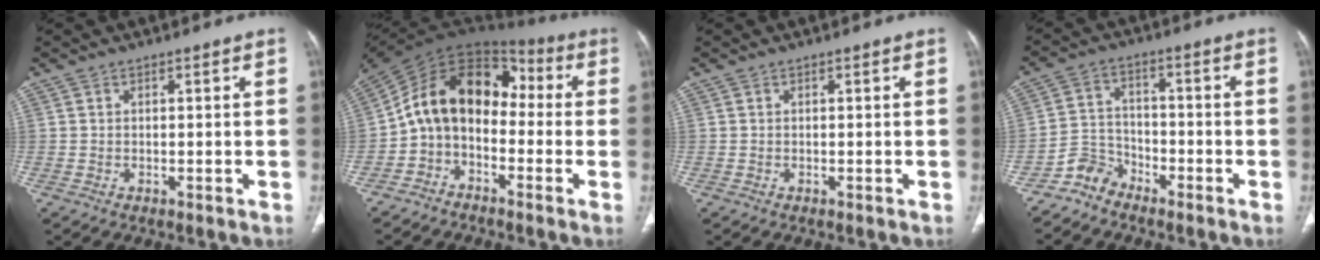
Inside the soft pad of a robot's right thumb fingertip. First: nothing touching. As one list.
[{"total": 14.0, "force": [-2.0, 10.0, 9.6], "torque": [-0.138, 0.083, -0.052]}, {"total": 0.0}, {"total": 5.1, "force": [-4.4, 2.6, 0.2], "torque": [0.007, 0.036, -0.093]}]